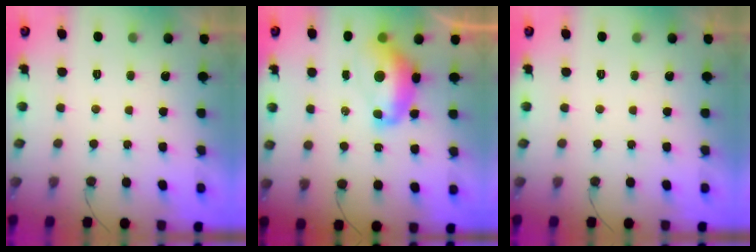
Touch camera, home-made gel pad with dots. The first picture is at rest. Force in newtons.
{"total": 11.3, "press": 11.2, "slide": 1.1}
{"total": 0.0}